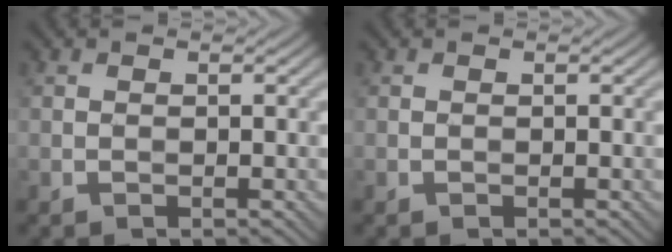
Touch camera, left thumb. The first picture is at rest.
{"total": 0.0}